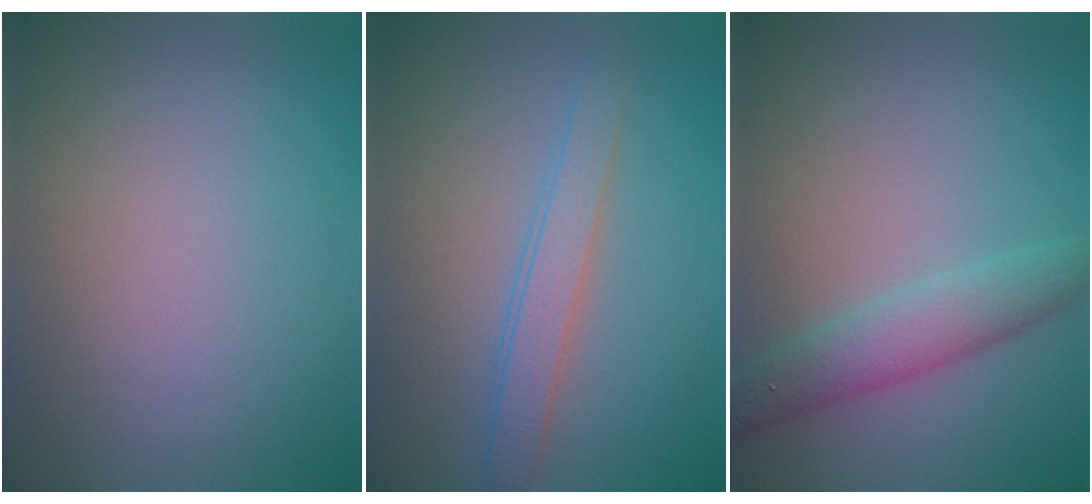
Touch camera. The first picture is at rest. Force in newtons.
{"total": 2.5, "press": 2.5, "slide": 0.0}
{"total": 3.6, "press": 3.6, "slide": 0.1}